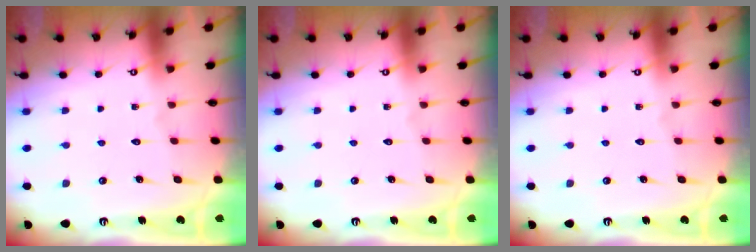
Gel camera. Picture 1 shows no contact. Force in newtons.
{"total": 0.0}
{"total": 0.0}